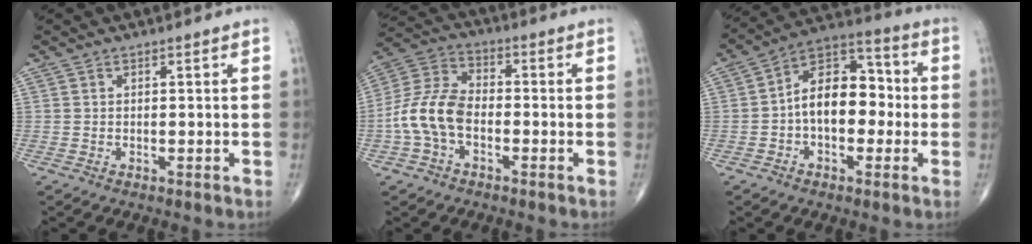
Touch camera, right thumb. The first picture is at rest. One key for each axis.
{"total": 10.7, "fx": -2.8, "fy": 6.7, "fz": 7.8, "tx": -0.159, "ty": 0.035, "tz": -0.064}
{"total": 13.3, "fx": -1.1, "fy": 8.4, "fz": 10.3, "tx": -0.132, "ty": 0.044, "tz": -0.031}